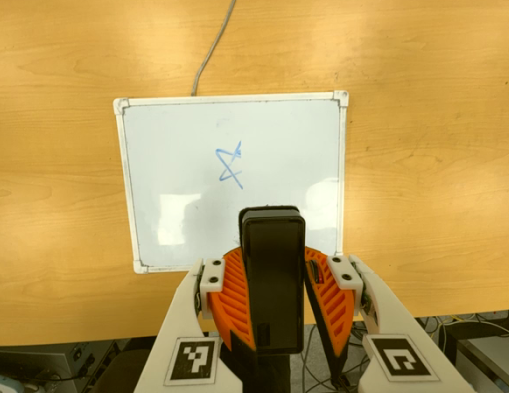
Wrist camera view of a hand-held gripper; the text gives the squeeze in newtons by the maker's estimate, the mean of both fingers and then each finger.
{"total": 9.4, "left": 8.9, "right": 10.0}